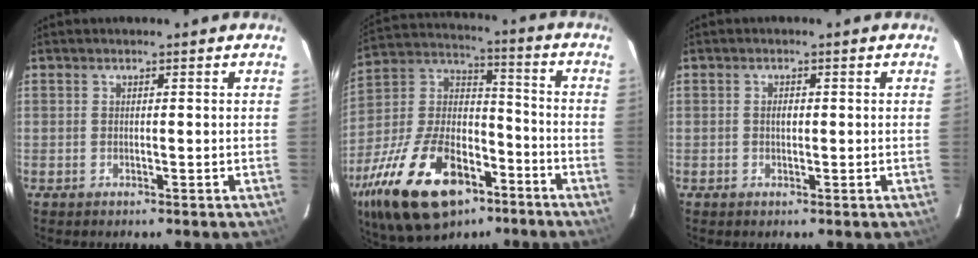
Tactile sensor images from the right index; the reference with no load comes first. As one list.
[{"total": 27.5, "force": [-15.6, 13.7, 18.1], "torque": [-0.364, -0.005, -0.257]}, {"total": 1.2, "force": [0.0, 0.8, 0.9], "torque": [-0.015, 0.004, 0.000]}]